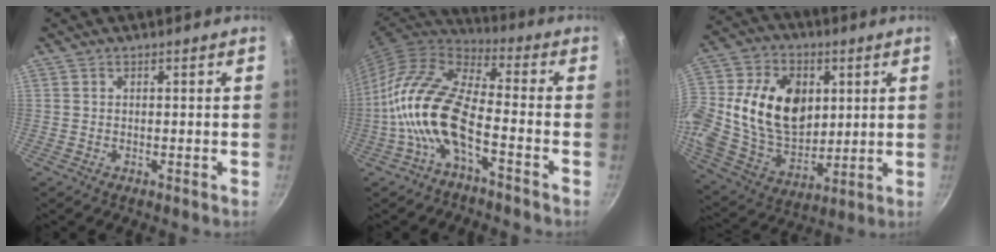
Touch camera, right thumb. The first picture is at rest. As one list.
[{"total": 15.3, "force": [-5.2, 6.6, 12.8], "torque": [-0.252, 0.046, -0.115]}, {"total": 22.3, "force": [3.9, 15.9, 15.2], "torque": [-0.262, -0.004, 0.073]}]